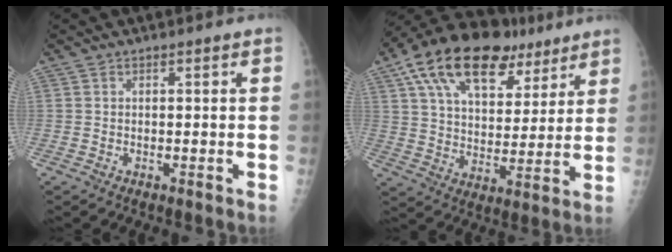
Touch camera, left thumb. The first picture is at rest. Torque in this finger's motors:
{"motor_torque": [0.58, 0.52, 1.64, -1.13, 0.26]}